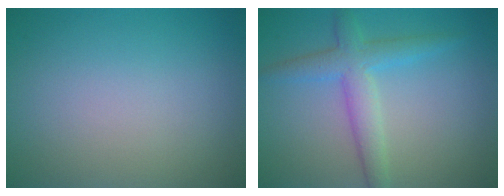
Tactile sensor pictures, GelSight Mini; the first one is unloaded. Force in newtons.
{"total": 3.8, "press": 3.8, "slide": 0.2}